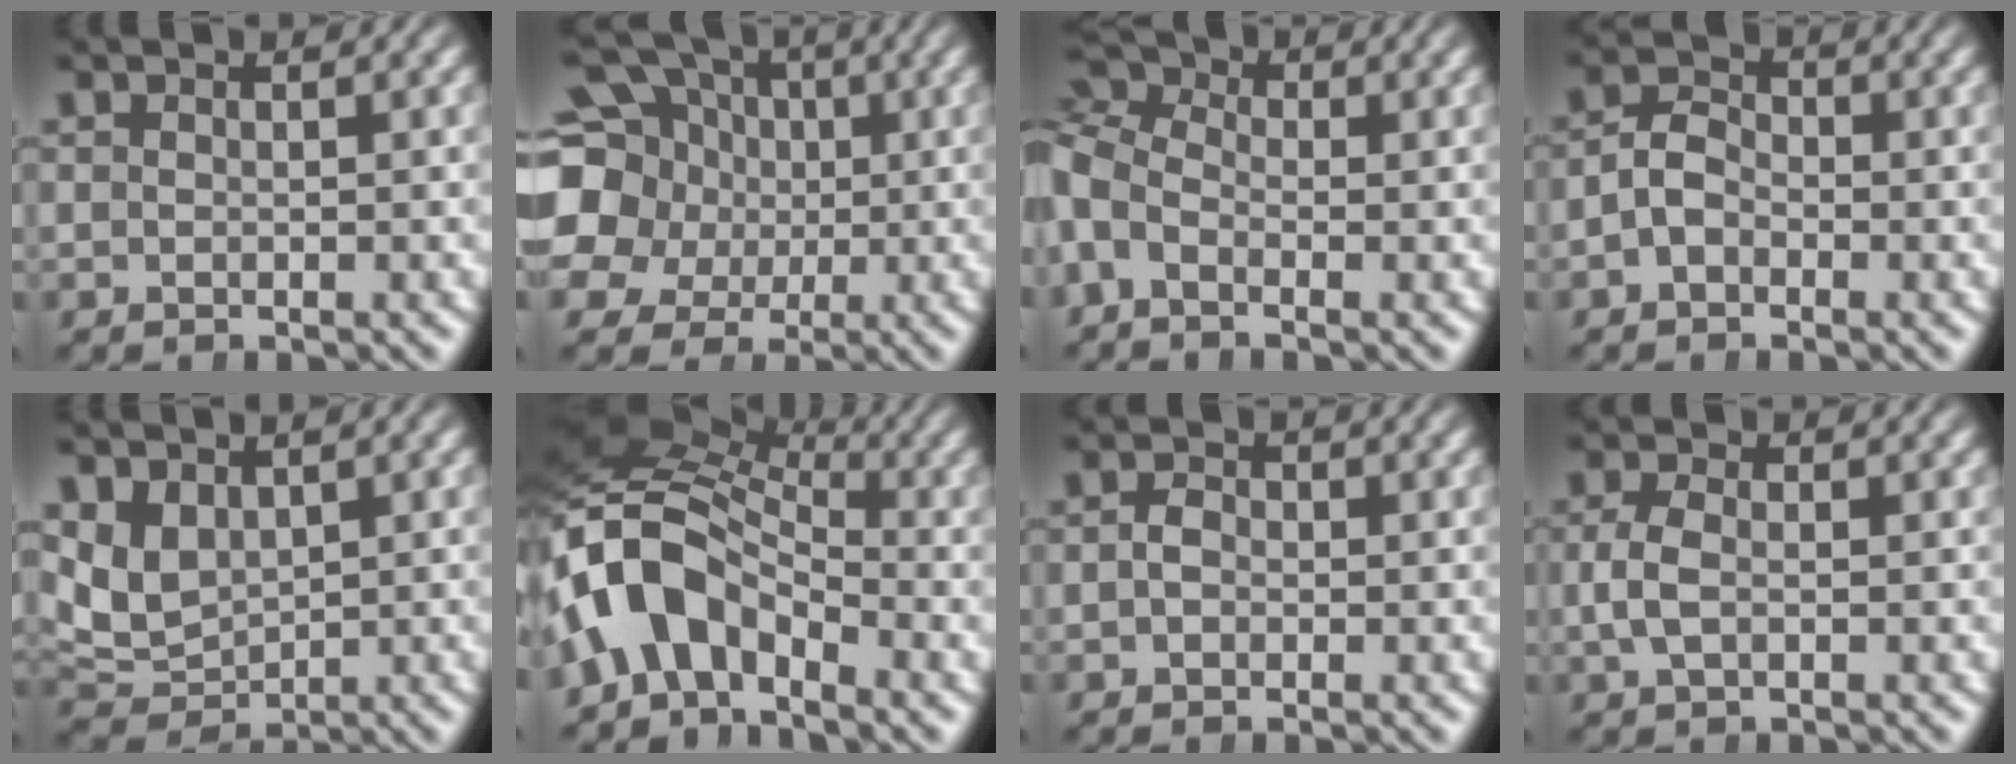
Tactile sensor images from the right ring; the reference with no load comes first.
{"total": 13.8, "force": [2.1, 12.0, 6.5], "torque": [-0.146, -0.023, 0.027]}
{"total": 7.3, "force": [1.1, 6.0, 3.9], "torque": [-0.080, 0.007, -0.001]}
{"total": 3.7, "force": [-0.9, 3.0, 1.9], "torque": [-0.044, -0.006, -0.019]}
{"total": 6.4, "force": [0.0, 5.7, 2.8], "torque": [-0.092, -0.031, 0.016]}
{"total": 11.2, "force": [0.7, 8.9, 6.8], "torque": [-0.162, -0.006, -0.002]}
{"total": 1.2, "force": [-0.6, 0.9, 0.5], "torque": [-0.015, -0.005, -0.009]}
{"total": 2.2, "force": [-0.3, 1.4, 1.6], "torque": [-0.049, -0.009, 0.001]}